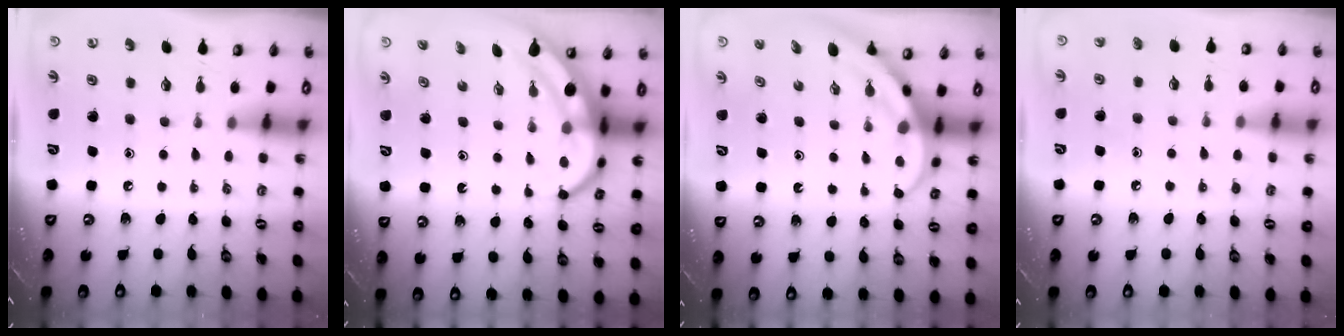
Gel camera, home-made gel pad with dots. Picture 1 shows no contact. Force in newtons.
{"total": 8.0, "press": 7.9, "slide": 0.7}
{"total": 6.6, "press": 6.6, "slide": 0.5}
{"total": 4.9, "press": 4.8, "slide": 0.5}